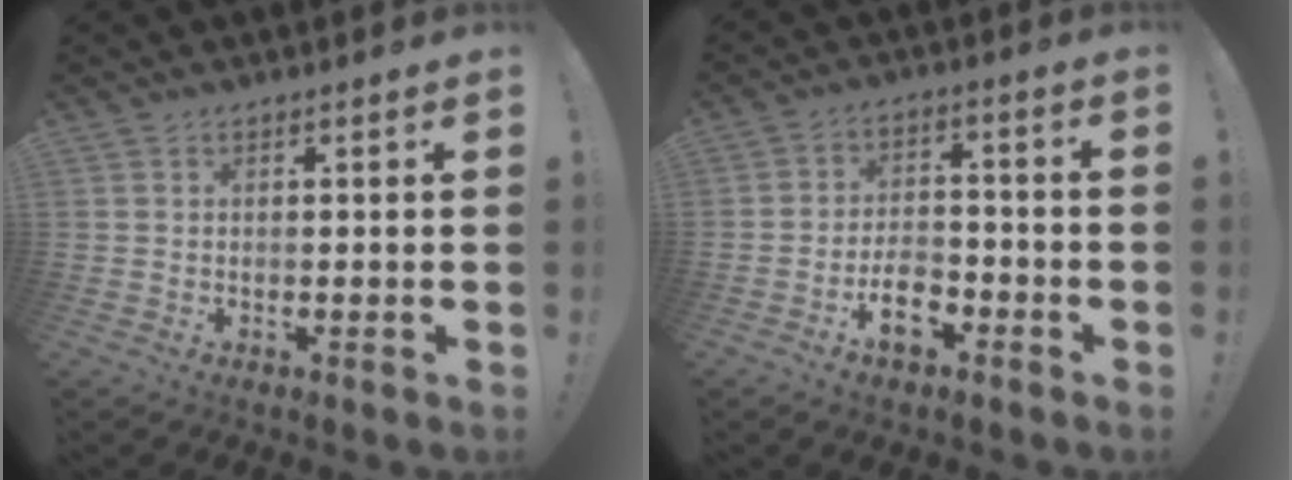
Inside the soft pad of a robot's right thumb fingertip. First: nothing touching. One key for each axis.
{"total": 8.9, "fx": -5.0, "fy": 5.2, "fz": 5.3, "tx": -0.082, "ty": 0.038, "tz": -0.084}